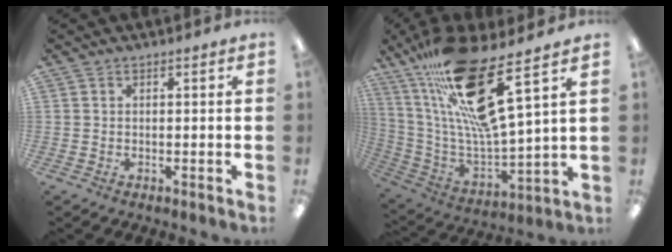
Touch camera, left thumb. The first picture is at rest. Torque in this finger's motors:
{"motor_torque": [0.45, 0.59, 1.80, -0.97, 0.37]}